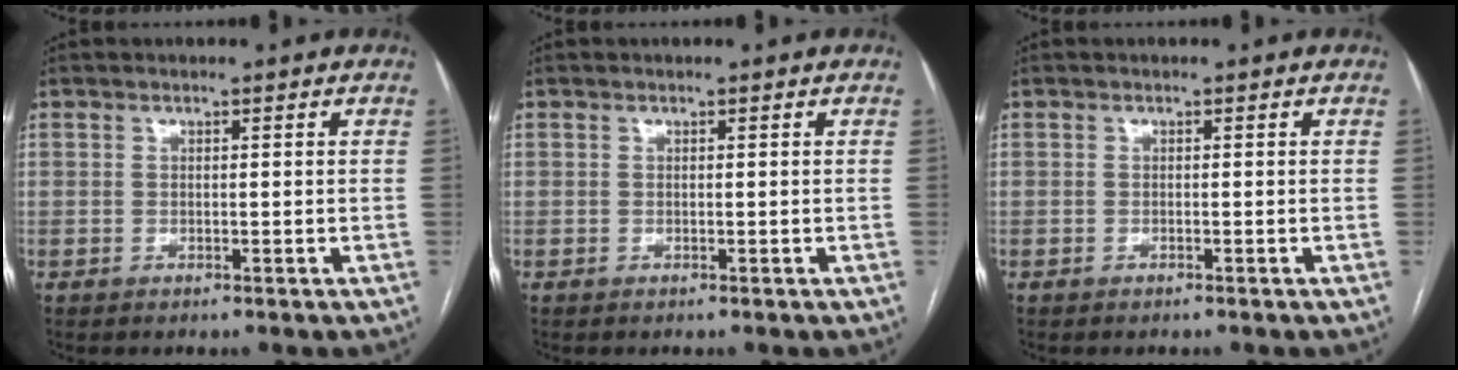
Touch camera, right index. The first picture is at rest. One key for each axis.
{"total": 0.0}
{"total": 0.0}